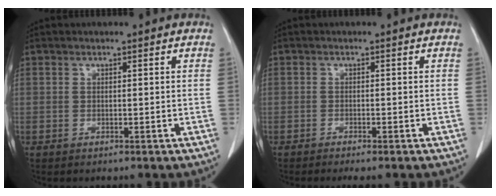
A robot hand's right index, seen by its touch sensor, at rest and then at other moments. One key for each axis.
{"total": 2.1, "fx": -1.7, "fy": 0.2, "fz": 1.2, "tx": -0.018, "ty": -0.006, "tz": -0.022}